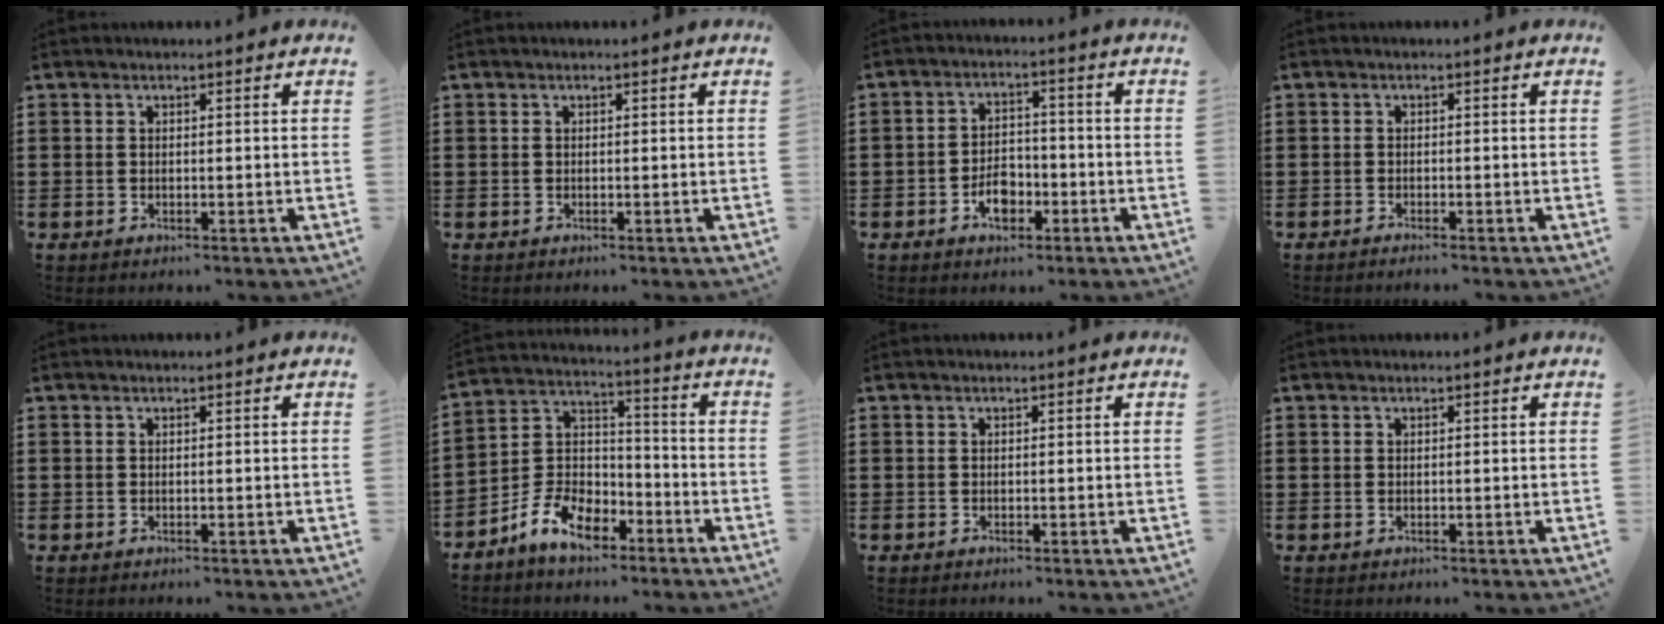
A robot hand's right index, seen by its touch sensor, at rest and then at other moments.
{"total": 0.0}
{"total": 4.8, "force": [-2.3, 2.9, 3.0], "torque": [-0.037, -0.001, -0.043]}
{"total": 0.9, "force": [-0.9, -0.1, 0.2], "torque": [-0.006, -0.002, -0.018]}
{"total": 0.0}
{"total": 8.9, "force": [-6.1, 4.9, 4.2], "torque": [-0.103, 0.018, -0.119]}
{"total": 0.0}
{"total": 0.0}